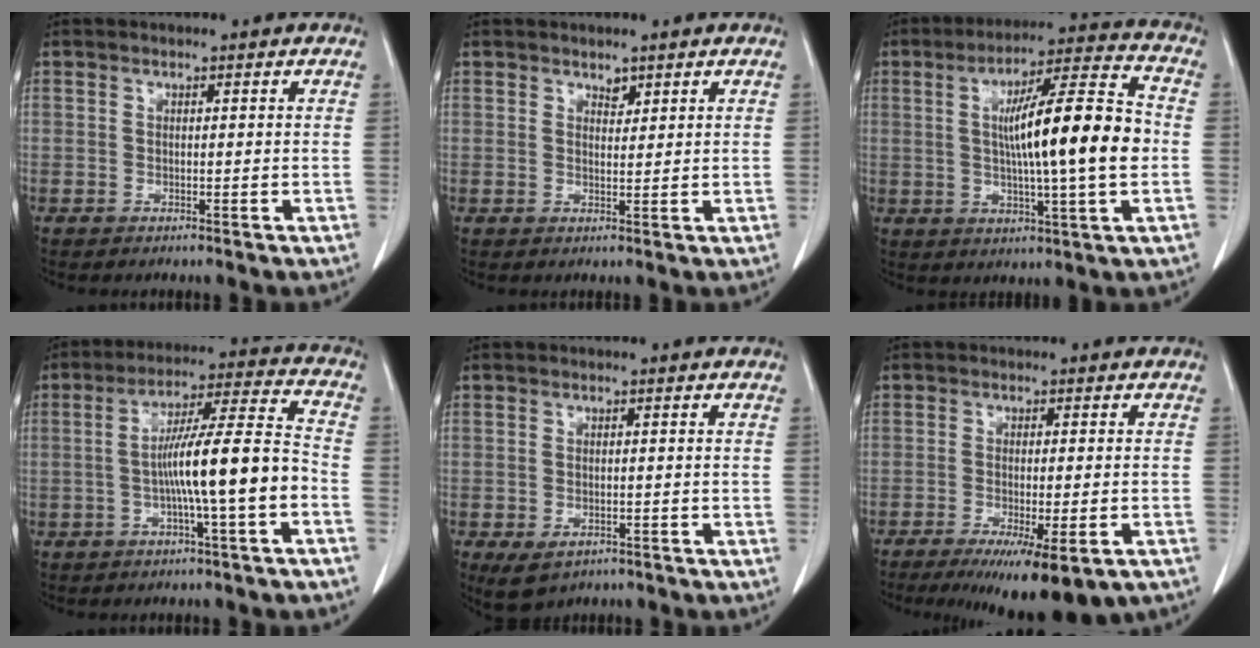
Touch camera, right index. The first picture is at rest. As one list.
[{"total": 1.4, "force": [1.1, 0.7, 0.5], "torque": [-0.006, -0.005, 0.017]}, {"total": 16.0, "force": [0.0, 0.8, 16.0], "torque": [-0.257, 0.012, -0.003]}, {"total": 12.2, "force": [-2.9, -0.3, 11.8], "torque": [-0.206, 0.019, -0.051]}, {"total": 4.0, "force": [-2.2, 2.5, 2.3], "torque": [-0.042, -0.007, -0.023]}, {"total": 12.9, "force": [-8.9, 2.3, 9.1], "torque": [-0.106, -0.022, -0.128]}]